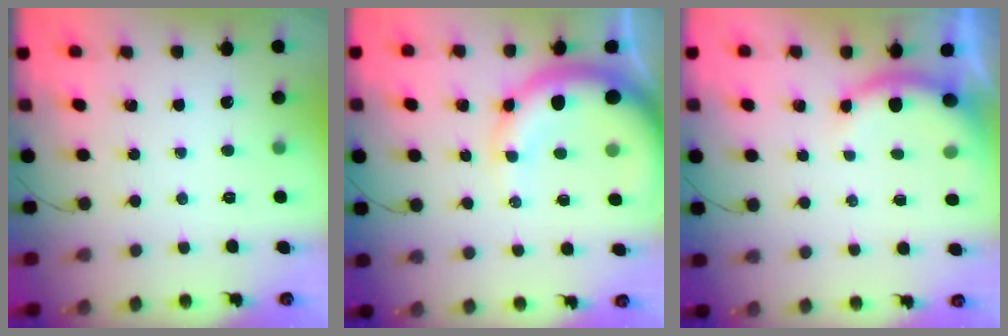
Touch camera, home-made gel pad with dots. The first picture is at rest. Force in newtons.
{"total": 12.6, "press": 12.3, "slide": 2.9}
{"total": 5.5, "press": 5.4, "slide": 0.9}